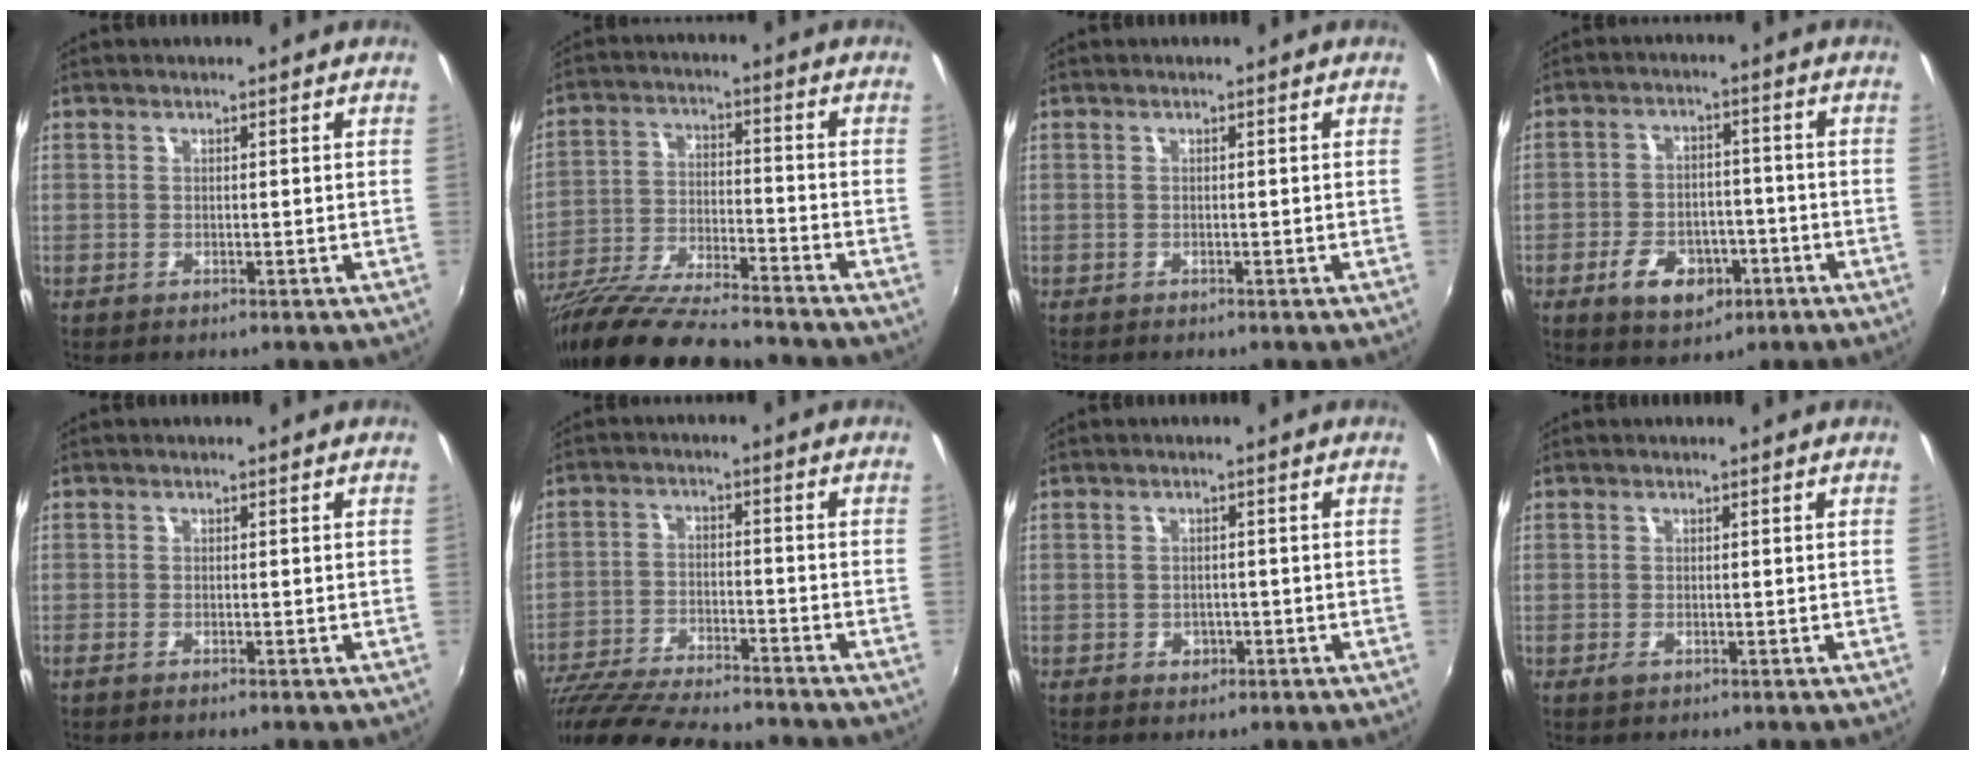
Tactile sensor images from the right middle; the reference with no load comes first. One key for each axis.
{"total": 18.9, "fx": -16.1, "fy": 2.7, "fz": 9.5, "tx": -0.190, "ty": -0.040, "tz": -0.276}
{"total": 0.0}
{"total": 9.3, "fx": -4.7, "fy": 5.9, "fz": 5.5, "tx": -0.123, "ty": 0.004, "tz": -0.067}
{"total": 1.1, "fx": -0.9, "fy": 0.1, "fz": 0.6, "tx": -0.014, "ty": -0.004, "tz": -0.018}
{"total": 20.0, "fx": -17.3, "fy": 4.1, "fz": 9.1, "tx": -0.189, "ty": -0.040, "tz": -0.286}
{"total": 2.3, "fx": -0.9, "fy": 2.0, "fz": 0.8, "tx": -0.015, "ty": -0.002, "tz": -0.010}
{"total": 1.0, "fx": -0.5, "fy": 0.6, "fz": 0.7, "tx": -0.014, "ty": -0.003, "tz": -0.009}